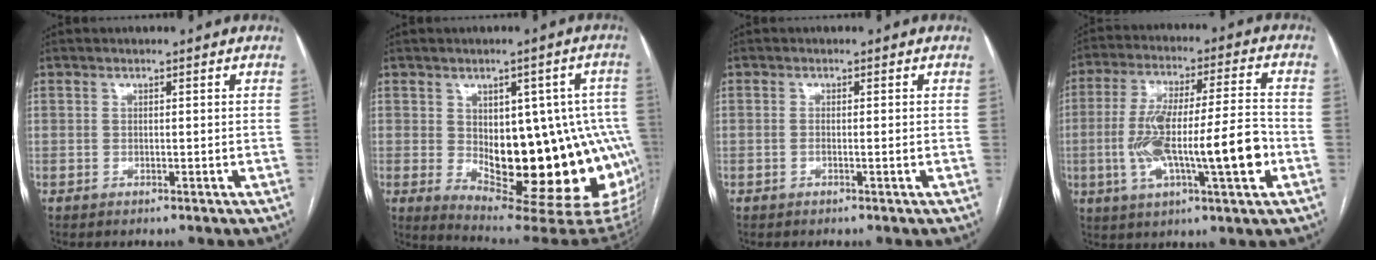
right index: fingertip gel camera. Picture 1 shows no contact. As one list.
[{"total": 21.6, "force": [-2.8, 9.1, 19.4], "torque": [-0.185, 0.014, -0.011]}, {"total": 1.1, "force": [-0.3, 0.1, 1.1], "torque": [-0.018, 0.000, -0.002]}, {"total": 16.5, "force": [-3.5, 2.5, 16.0], "torque": [-0.291, 0.014, -0.054]}]